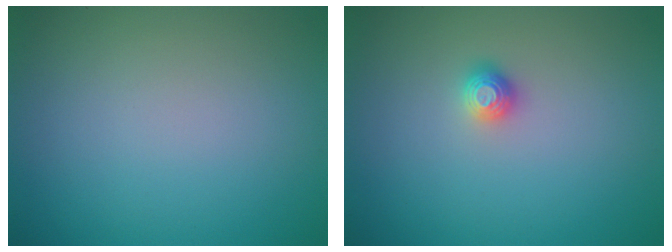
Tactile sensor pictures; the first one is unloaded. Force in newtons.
{"total": 1.1, "press": 1.0, "slide": 0.3}